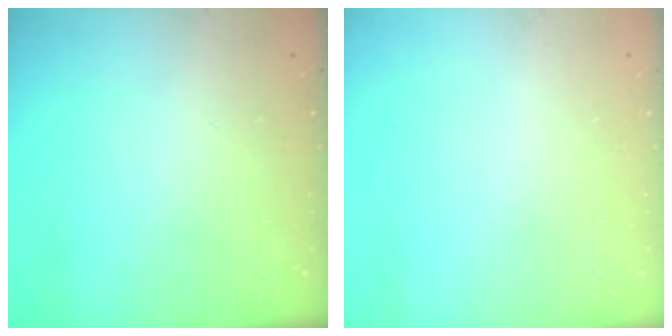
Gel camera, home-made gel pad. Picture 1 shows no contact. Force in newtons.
{"total": 0.0}